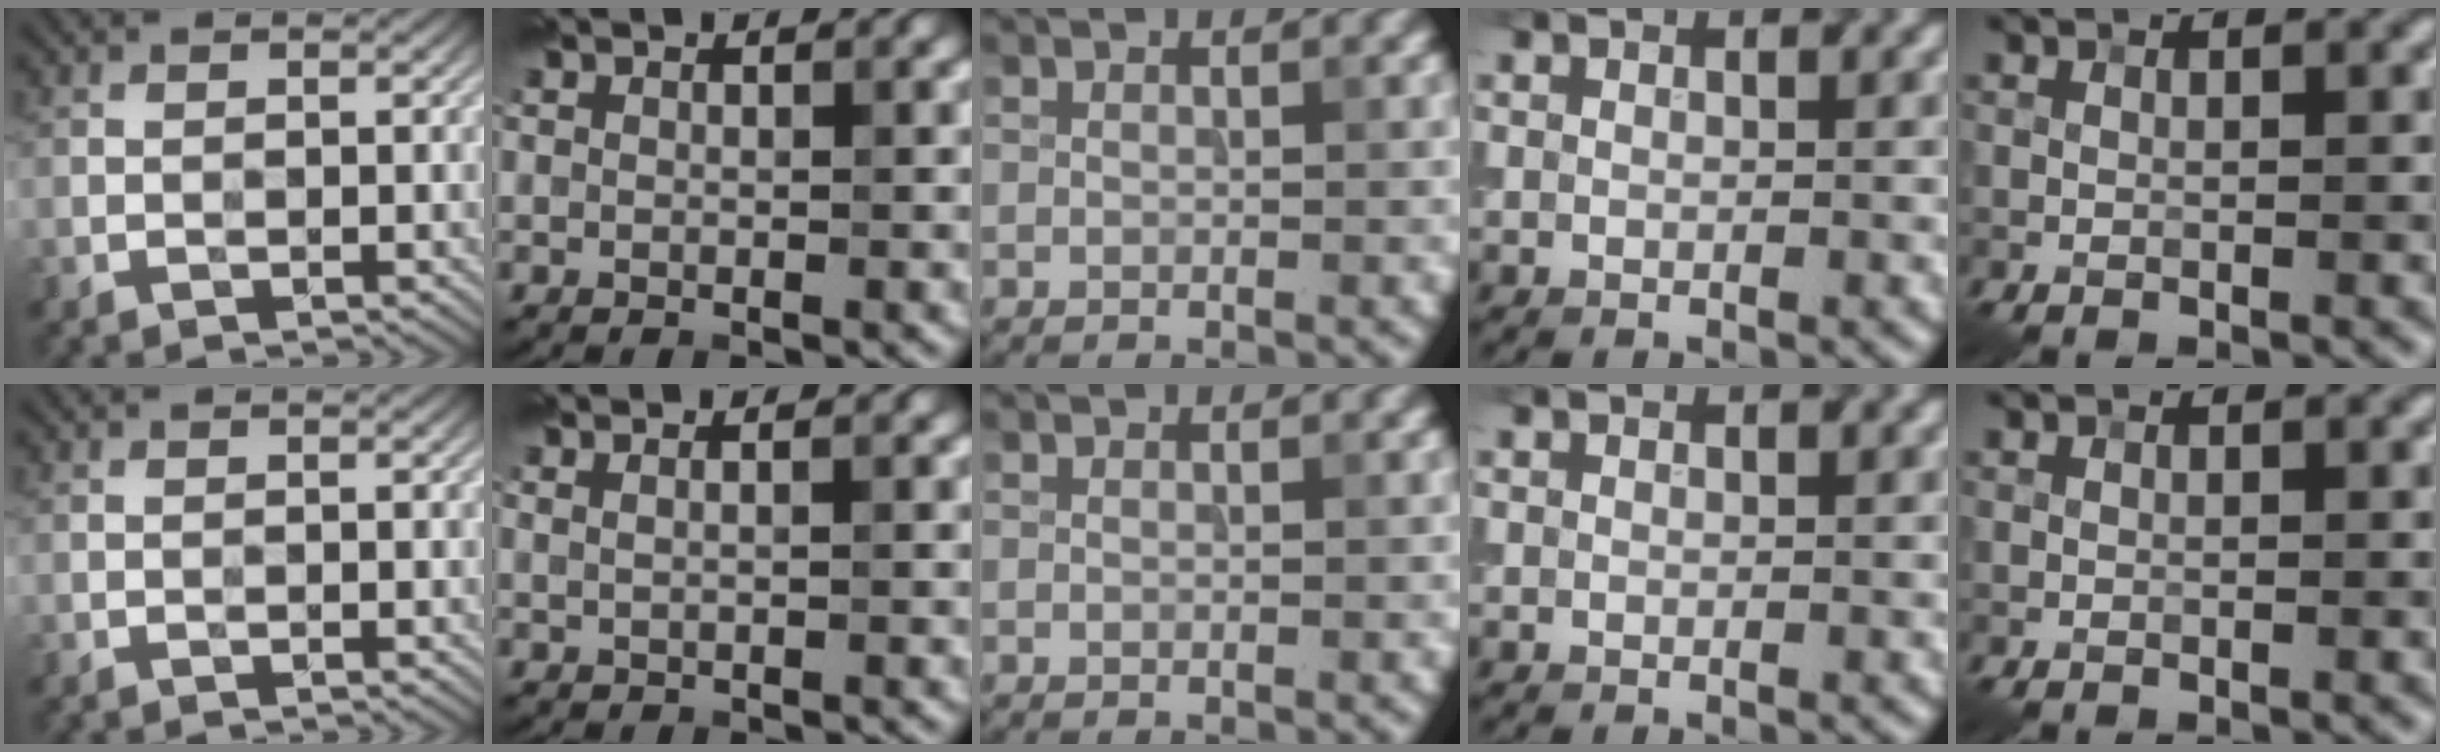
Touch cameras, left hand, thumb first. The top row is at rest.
{"index": {"total": 1.1, "force": [0.8, 0.3, 0.7], "torque": [-0.008, 0.002, 0.006]}}